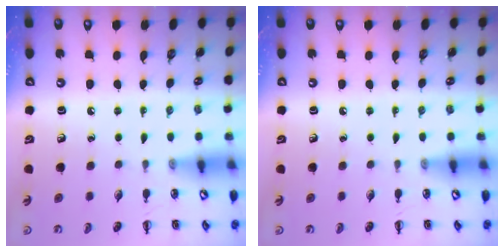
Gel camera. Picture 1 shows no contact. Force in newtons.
{"total": 0.0}